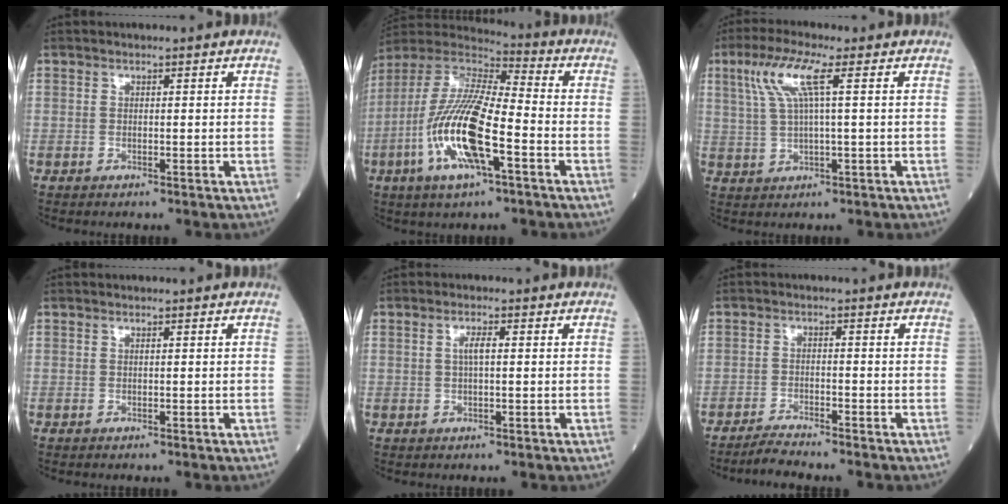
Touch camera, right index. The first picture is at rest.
{"total": 17.1, "force": [-5.4, 3.5, 15.9], "torque": [-0.332, -0.011, -0.106]}
{"total": 6.9, "force": [2.6, 0.3, 6.4], "torque": [-0.141, 0.016, 0.054]}
{"total": 0.0}
{"total": 2.1, "force": [0.3, 0.4, 2.0], "torque": [-0.041, 0.004, 0.005]}
{"total": 6.8, "force": [-6.5, -1.1, 1.6], "torque": [-0.035, -0.017, -0.123]}